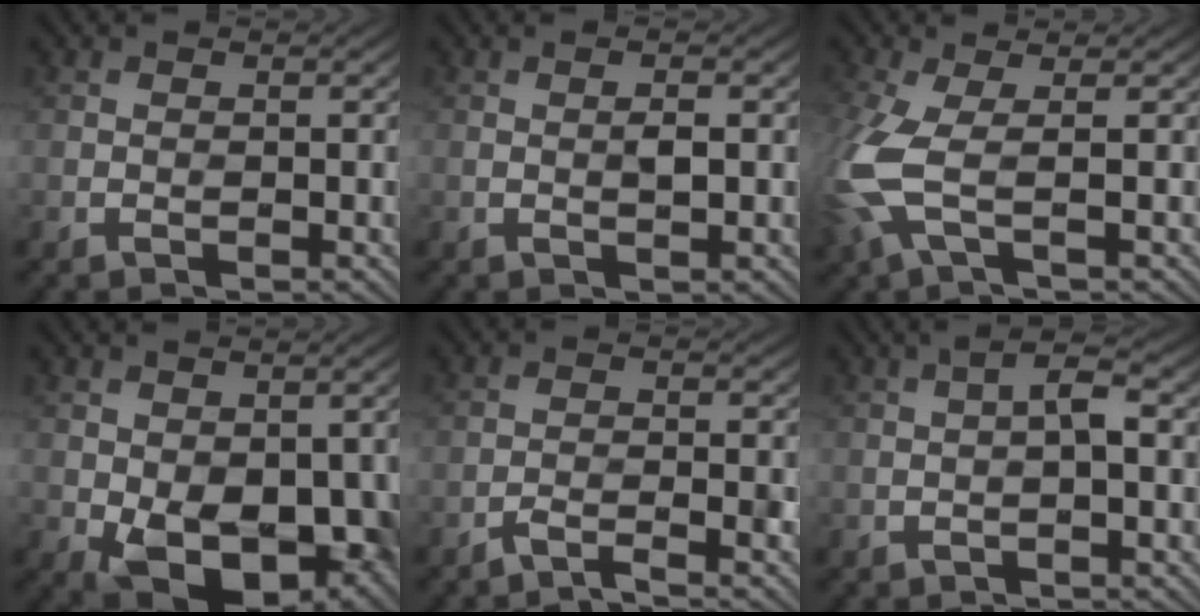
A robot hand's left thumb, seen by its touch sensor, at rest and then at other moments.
{"total": 1.5, "force": [1.0, -0.2, 1.1], "torque": [-0.020, 0.011, 0.011]}
{"total": 6.4, "force": [-0.2, 2.2, 6.0], "torque": [-0.153, -0.011, -0.010]}
{"total": 10.4, "force": [-1.8, 6.4, 8.0], "torque": [-0.130, -0.042, -0.005]}
{"total": 2.8, "force": [-1.9, 0.3, 2.0], "torque": [-0.029, 0.011, -0.038]}
{"total": 3.0, "force": [0.2, 0.3, 3.0], "torque": [-0.048, 0.012, -0.007]}